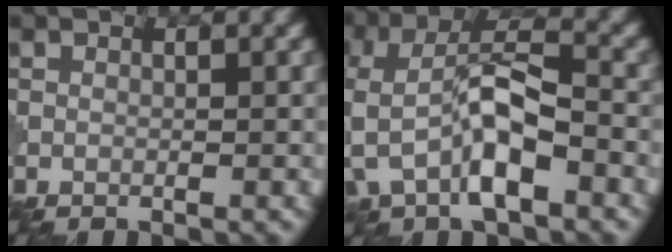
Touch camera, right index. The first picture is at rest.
{"total": 8.2, "force": [-2.8, 4.0, 6.6], "torque": [-0.136, 0.012, -0.060]}